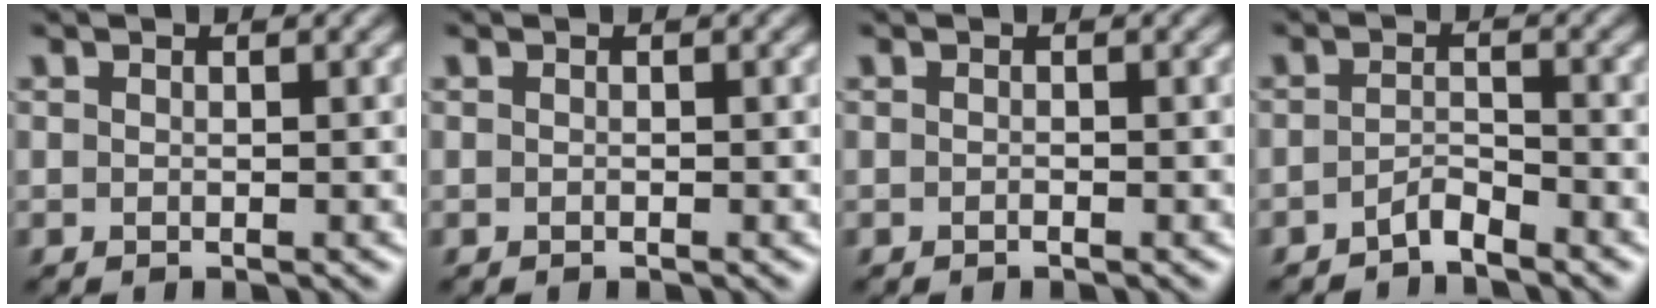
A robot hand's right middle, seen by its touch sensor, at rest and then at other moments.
{"total": 0.0}
{"total": 0.0}
{"total": 1.7, "force": [-1.5, 0.3, 0.7], "torque": [-0.016, 0.008, -0.030]}